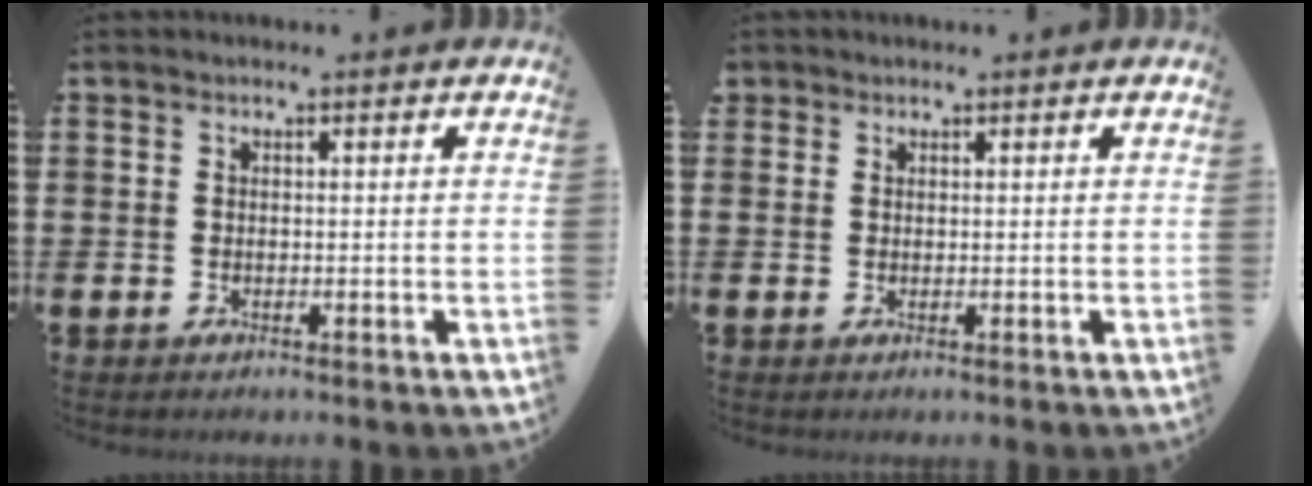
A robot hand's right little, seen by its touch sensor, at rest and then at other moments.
{"total": 1.0, "force": [0.8, 0.6, -0.1], "torque": [0.016, -0.001, 0.012]}